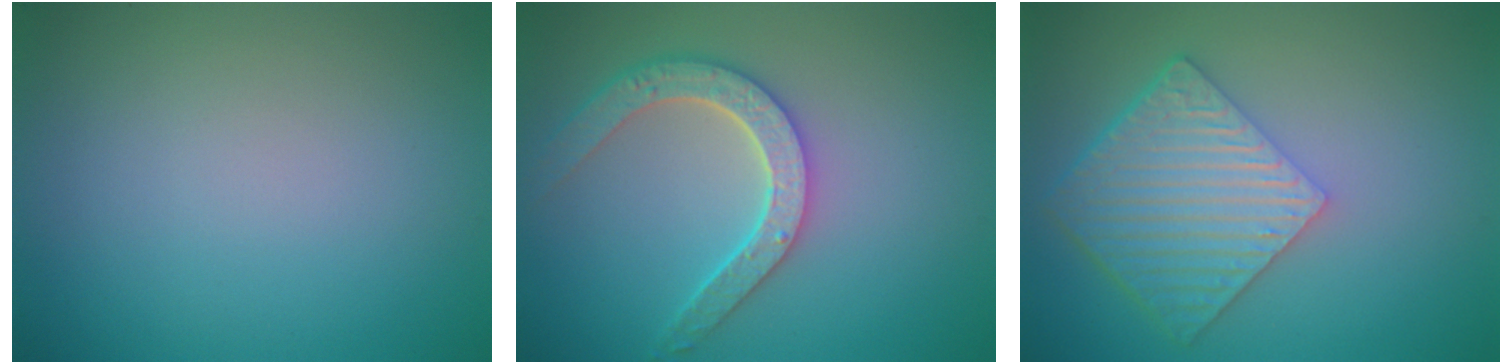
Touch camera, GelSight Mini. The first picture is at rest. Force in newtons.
{"total": 4.7, "press": 4.0, "slide": 2.6}
{"total": 6.4, "press": 4.6, "slide": 4.5}